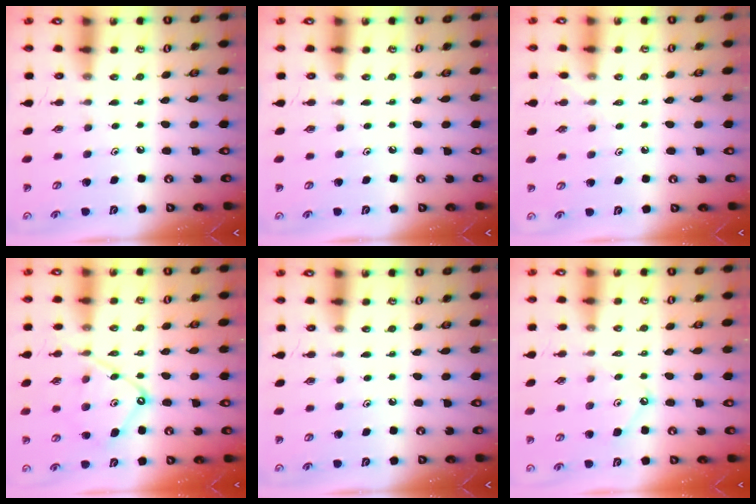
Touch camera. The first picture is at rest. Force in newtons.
{"total": 0.0}
{"total": 4.0, "press": 3.9, "slide": 0.6}
{"total": 12.5, "press": 12.5, "slide": 1.1}
{"total": 0.0}
{"total": 3.2, "press": 3.2, "slide": 0.5}